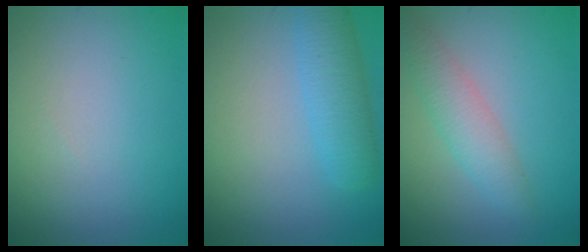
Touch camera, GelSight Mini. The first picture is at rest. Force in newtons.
{"total": 4.0, "press": 4.0, "slide": 0.1}
{"total": 2.9, "press": 2.9, "slide": 0.1}